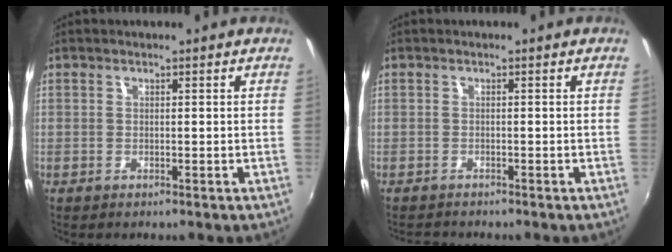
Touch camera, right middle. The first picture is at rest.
{"total": 1.4, "force": [-1.4, 0.0, -0.1], "torque": [-0.003, -0.007, -0.023]}